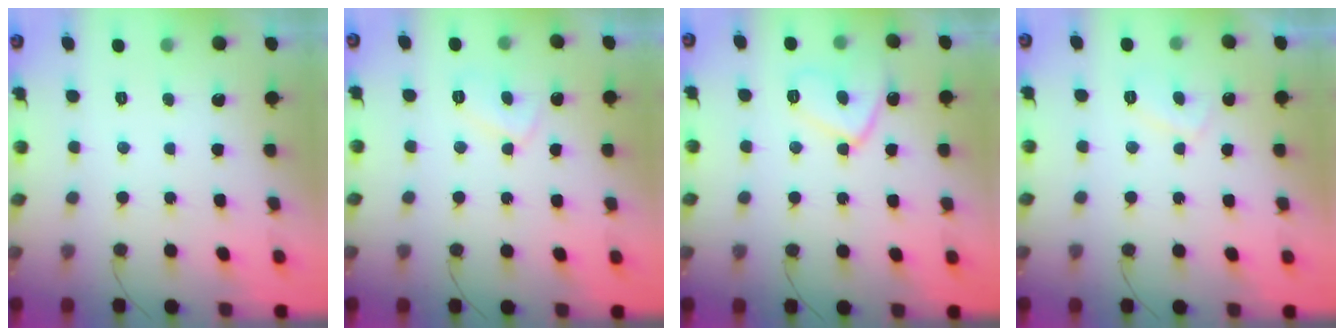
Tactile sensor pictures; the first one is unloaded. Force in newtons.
{"total": 5.5, "press": 5.5, "slide": 0.3}
{"total": 9.6, "press": 9.5, "slide": 0.9}
{"total": 2.7, "press": 2.6, "slide": 0.4}